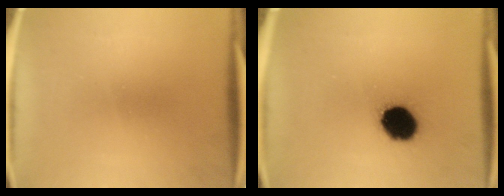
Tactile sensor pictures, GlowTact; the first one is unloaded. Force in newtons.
{"total": 12.3}